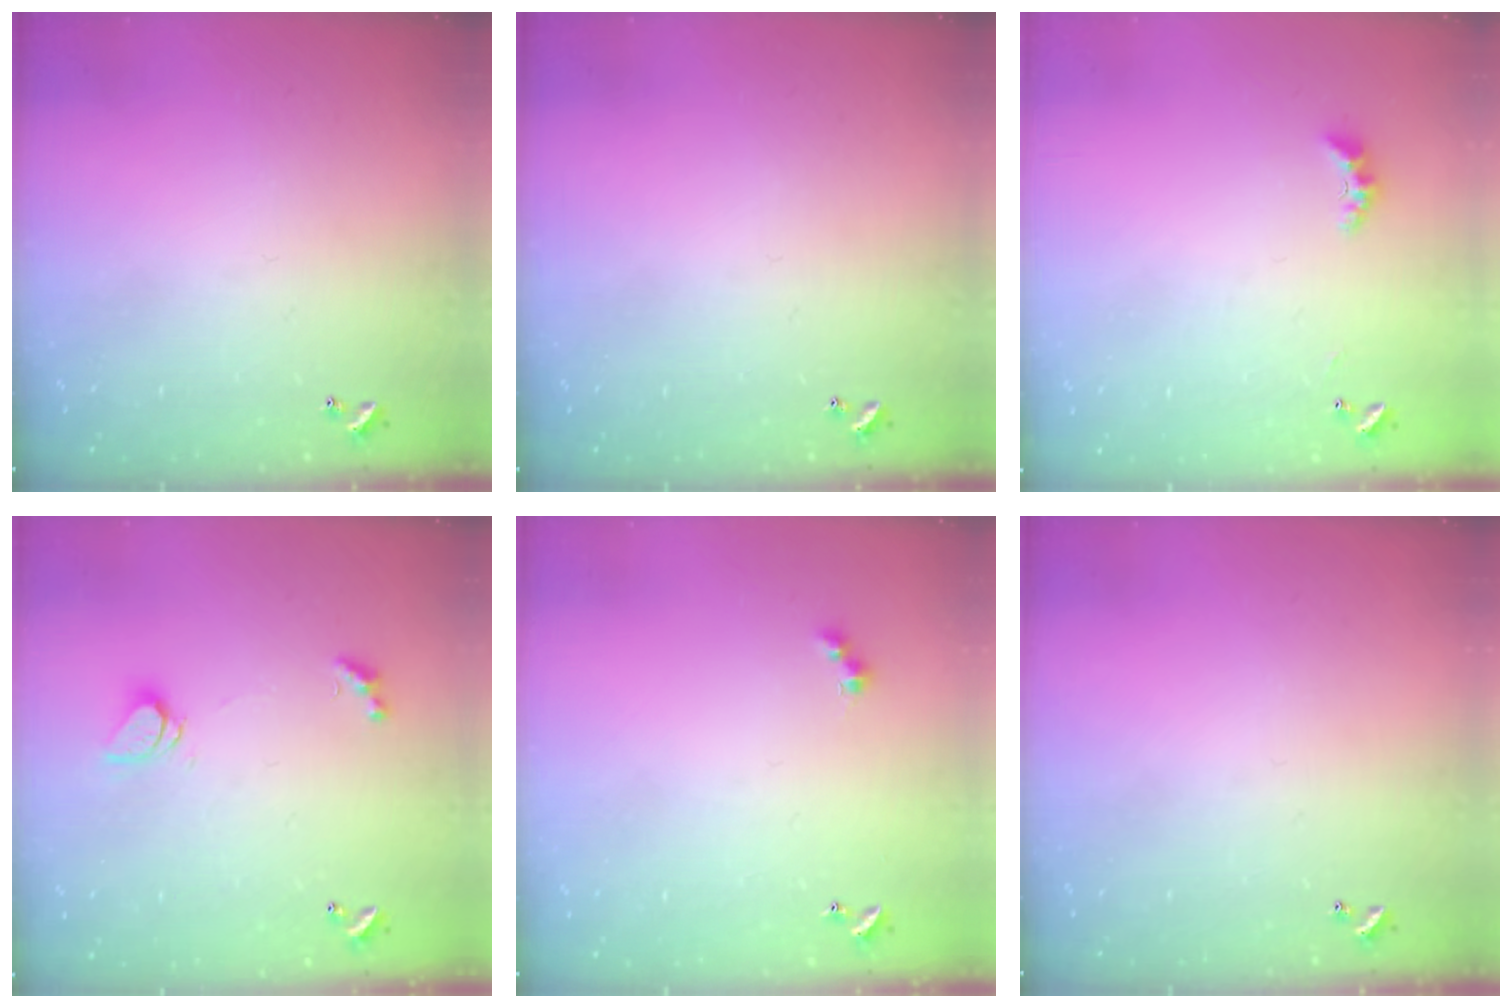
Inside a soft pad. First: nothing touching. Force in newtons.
{"total": 0.0}
{"total": 3.9, "press": 3.8, "slide": 0.7}
{"total": 1.6, "press": 1.6, "slide": 0.2}
{"total": 3.0, "press": 2.9, "slide": 0.5}
{"total": 0.0}